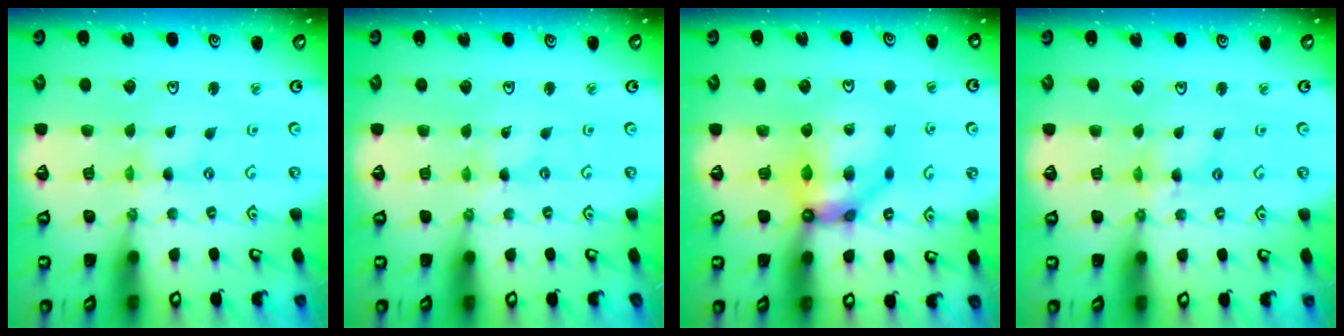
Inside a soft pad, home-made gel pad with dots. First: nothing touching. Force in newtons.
{"total": 0.0}
{"total": 10.7, "press": 10.6, "slide": 0.7}
{"total": 3.6, "press": 3.6, "slide": 0.3}